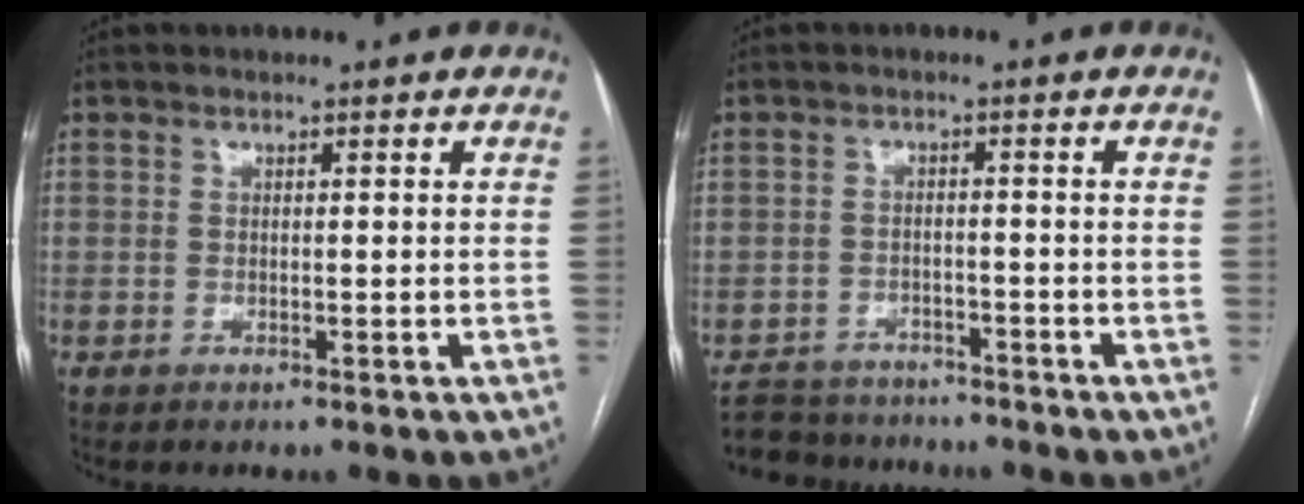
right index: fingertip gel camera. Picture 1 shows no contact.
{"total": 6.5, "force": [-5.8, 2.9, 0.3], "torque": [-0.002, 0.002, -0.092]}